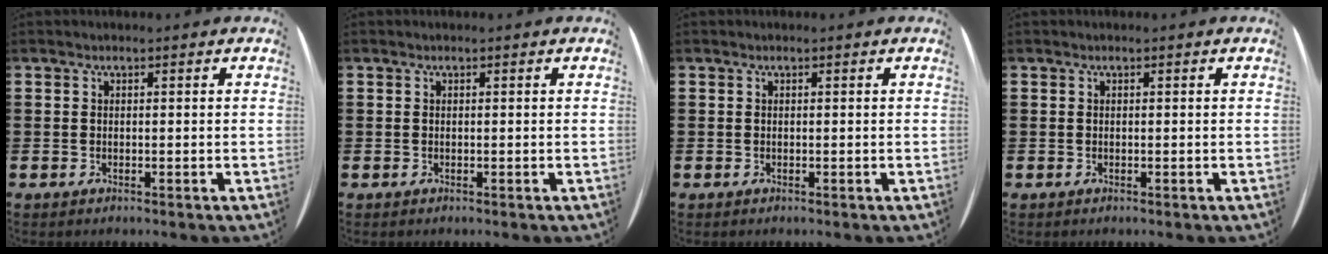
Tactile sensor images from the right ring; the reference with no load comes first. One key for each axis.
{"total": 0.0}
{"total": 0.0}
{"total": 0.0}